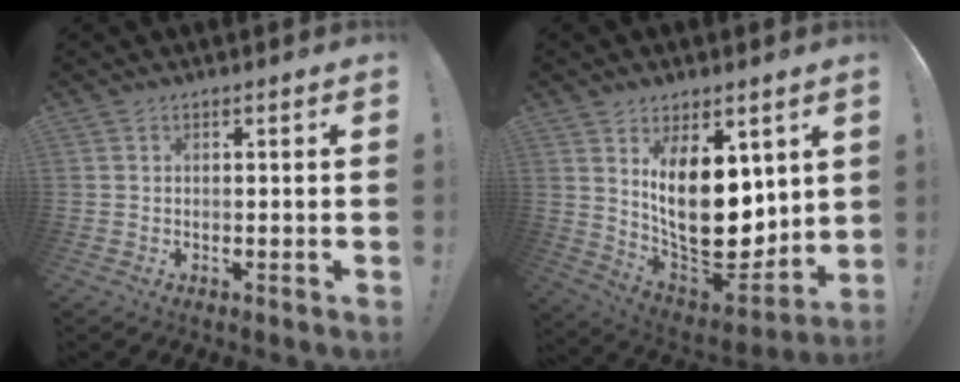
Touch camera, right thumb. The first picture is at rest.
{"total": 19.8, "force": [4.6, 11.8, 15.2], "torque": [-0.245, -0.060, 0.092]}